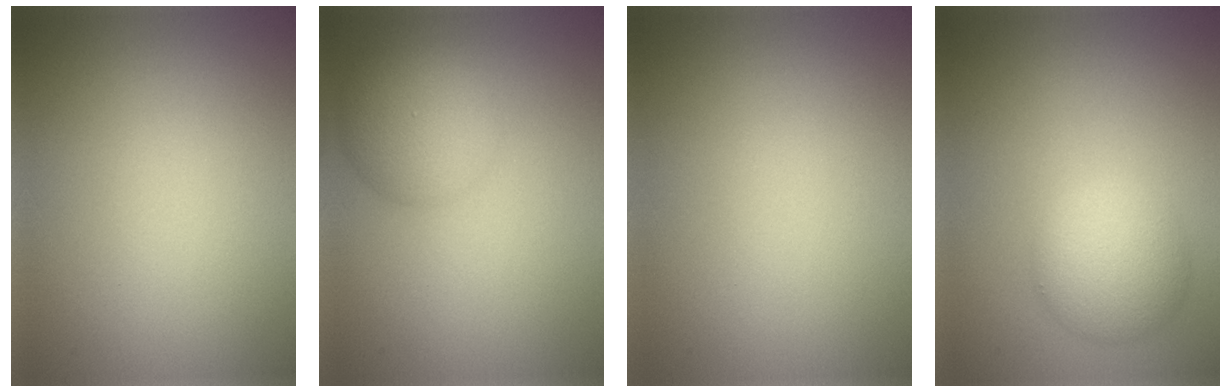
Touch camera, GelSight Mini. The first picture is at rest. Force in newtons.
{"total": 4.4, "press": 4.4, "slide": 0.2}
{"total": 0.0}
{"total": 4.3, "press": 4.3, "slide": 0.1}